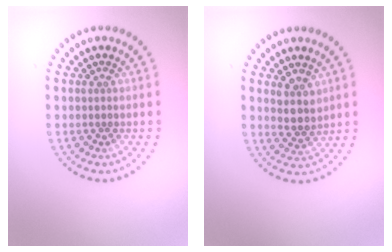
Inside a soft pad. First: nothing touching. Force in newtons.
{"total": 2.9, "press": 2.4, "slide": 1.5}